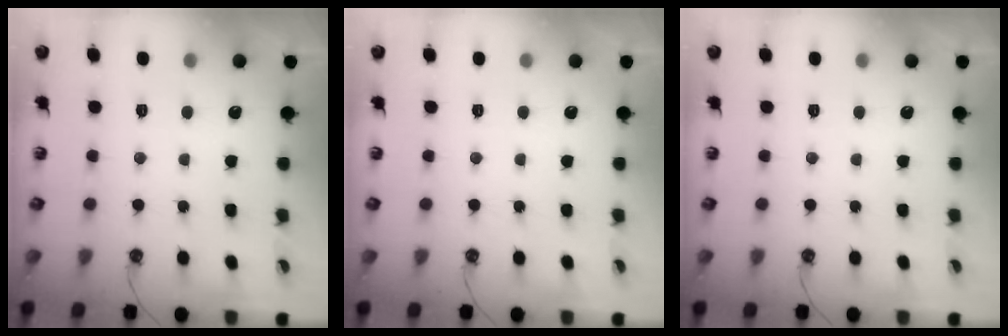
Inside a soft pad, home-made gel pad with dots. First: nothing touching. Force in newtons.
{"total": 0.0}
{"total": 0.0}